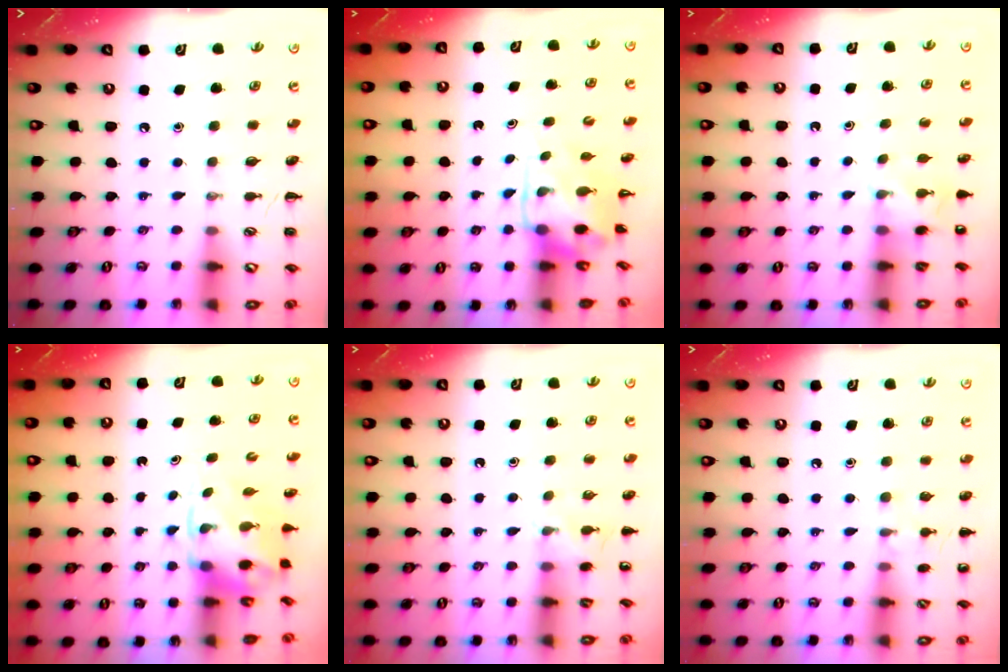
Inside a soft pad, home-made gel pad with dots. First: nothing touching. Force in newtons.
{"total": 3.6, "press": 3.5, "slide": 0.8}
{"total": 5.3, "press": 5.1, "slide": 1.3}
{"total": 3.9, "press": 3.8, "slide": 0.9}
{"total": 5.9, "press": 5.5, "slide": 2.0}
{"total": 6.4, "press": 6.0, "slide": 2.1}